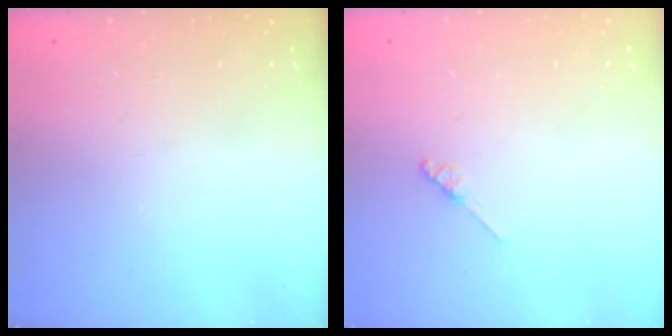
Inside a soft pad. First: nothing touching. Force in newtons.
{"total": 2.0, "press": 1.9, "slide": 0.3}